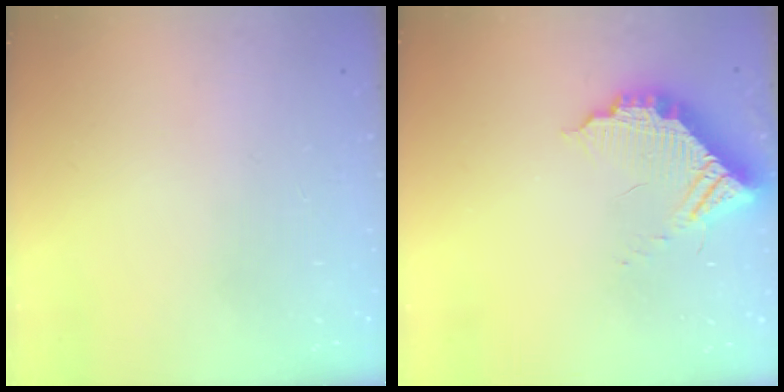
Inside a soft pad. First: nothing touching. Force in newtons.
{"total": 11.1, "press": 11.0, "slide": 1.0}